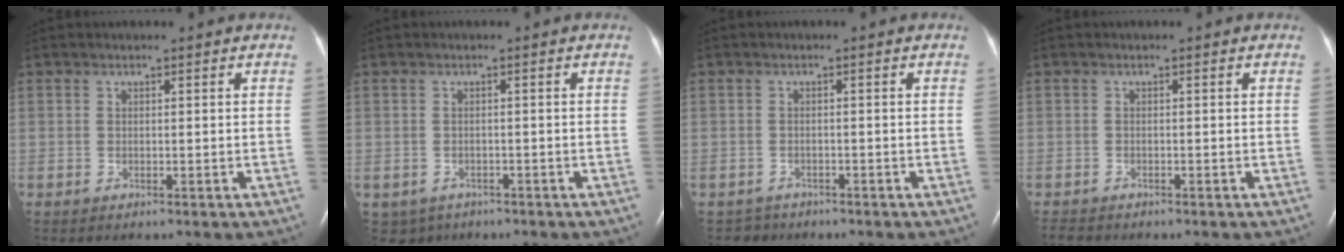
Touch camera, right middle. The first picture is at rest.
{"total": 3.2, "force": [-2.0, 2.5, 0.5], "torque": [-0.008, 0.002, -0.026]}
{"total": 1.8, "force": [-1.4, 0.9, -0.7], "torque": [0.003, 0.002, -0.023]}
{"total": 1.7, "force": [-1.6, 0.5, 0.3], "torque": [-0.007, -0.005, -0.022]}